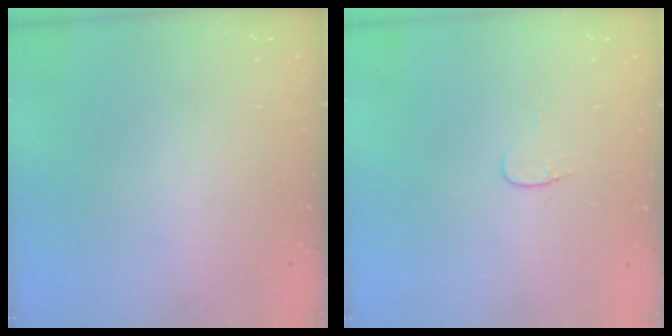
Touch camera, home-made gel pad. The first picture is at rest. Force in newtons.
{"total": 3.2, "press": 3.1, "slide": 0.4}